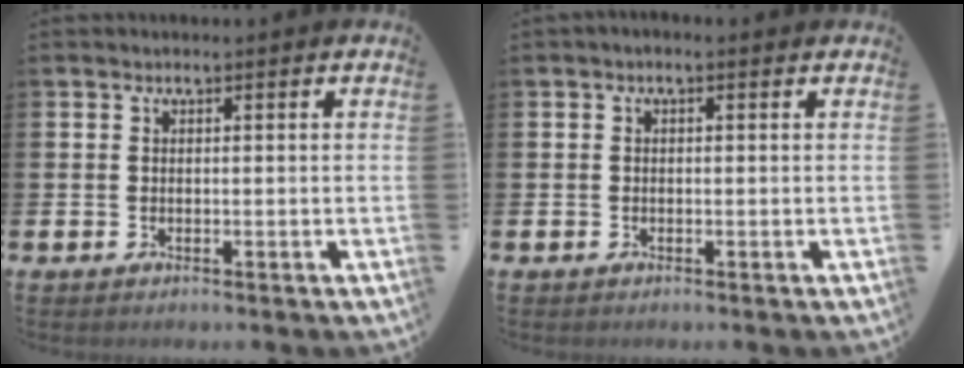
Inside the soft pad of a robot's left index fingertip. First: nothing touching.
{"total": 0.5, "force": [-0.3, 0.1, 0.4], "torque": [-0.006, 0.000, -0.007]}